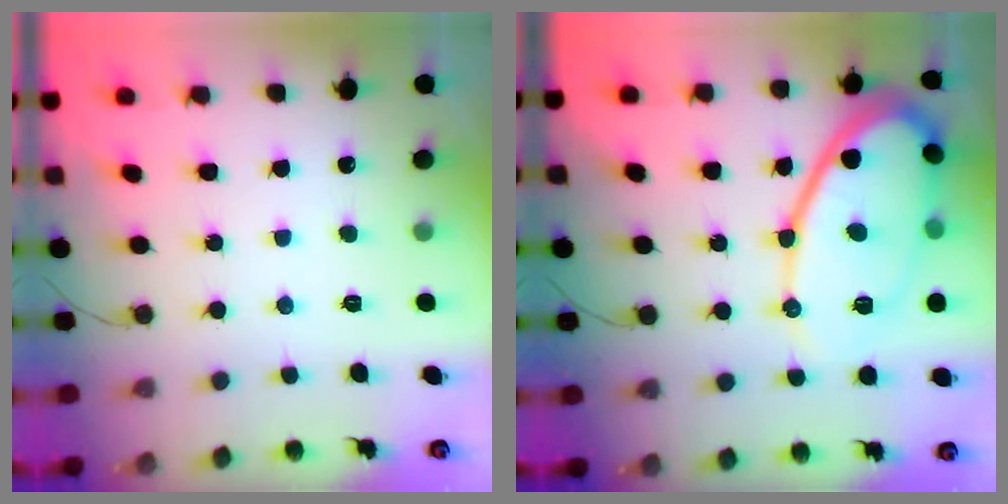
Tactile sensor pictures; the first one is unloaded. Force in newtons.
{"total": 17.7, "press": 17.6, "slide": 1.5}